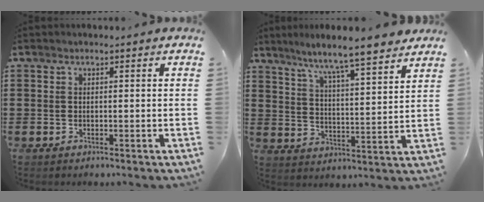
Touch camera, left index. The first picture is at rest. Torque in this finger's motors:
{"motor_torque": [1.02, -1.12, 0.85, 0.21]}